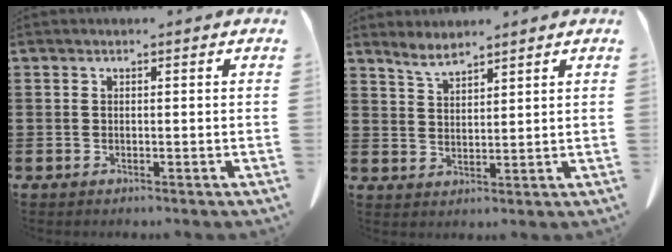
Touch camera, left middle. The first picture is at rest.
{"total": 3.4, "force": [3.0, 0.6, 1.5], "torque": [-0.038, -0.005, 0.056]}